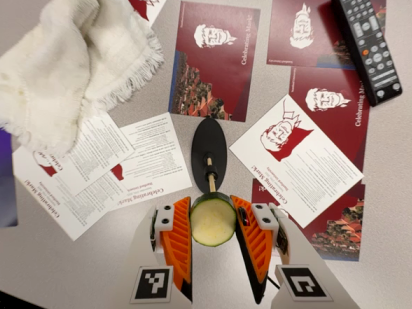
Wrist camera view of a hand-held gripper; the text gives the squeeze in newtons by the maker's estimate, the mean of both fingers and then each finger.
{"total": 12.3, "left": 12.6, "right": 12.0}